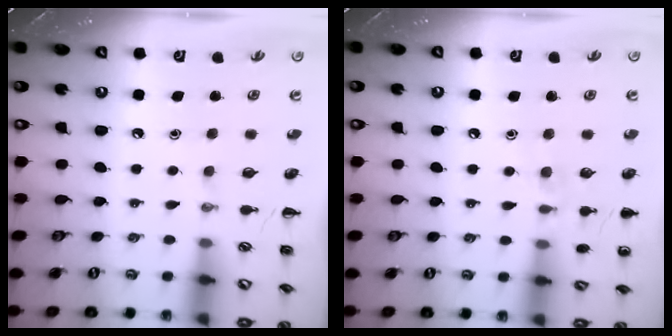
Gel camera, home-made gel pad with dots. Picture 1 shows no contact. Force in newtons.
{"total": 7.0, "press": 6.7, "slide": 2.0}